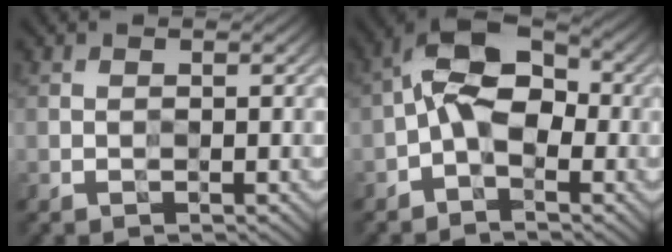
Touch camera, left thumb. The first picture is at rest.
{"total": 7.4, "force": [-1.3, 4.2, 6.0], "torque": [-0.114, 0.019, -0.037]}